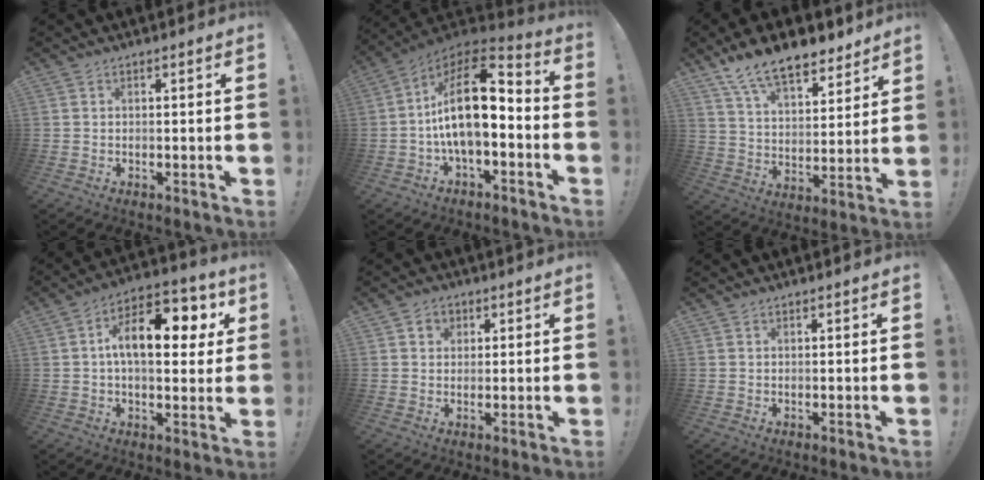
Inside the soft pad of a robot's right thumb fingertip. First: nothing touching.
{"total": 16.6, "force": [0.1, 7.7, 14.7], "torque": [-0.245, 0.002, 0.006]}
{"total": 14.6, "force": [11.3, 6.1, 7.0], "torque": [-0.130, -0.074, 0.206]}
{"total": 16.0, "force": [3.4, 7.9, 13.5], "torque": [-0.192, 0.000, 0.055]}
{"total": 3.7, "force": [1.5, 3.2, 1.1], "torque": [-0.005, -0.005, 0.025]}
{"total": 0.0}